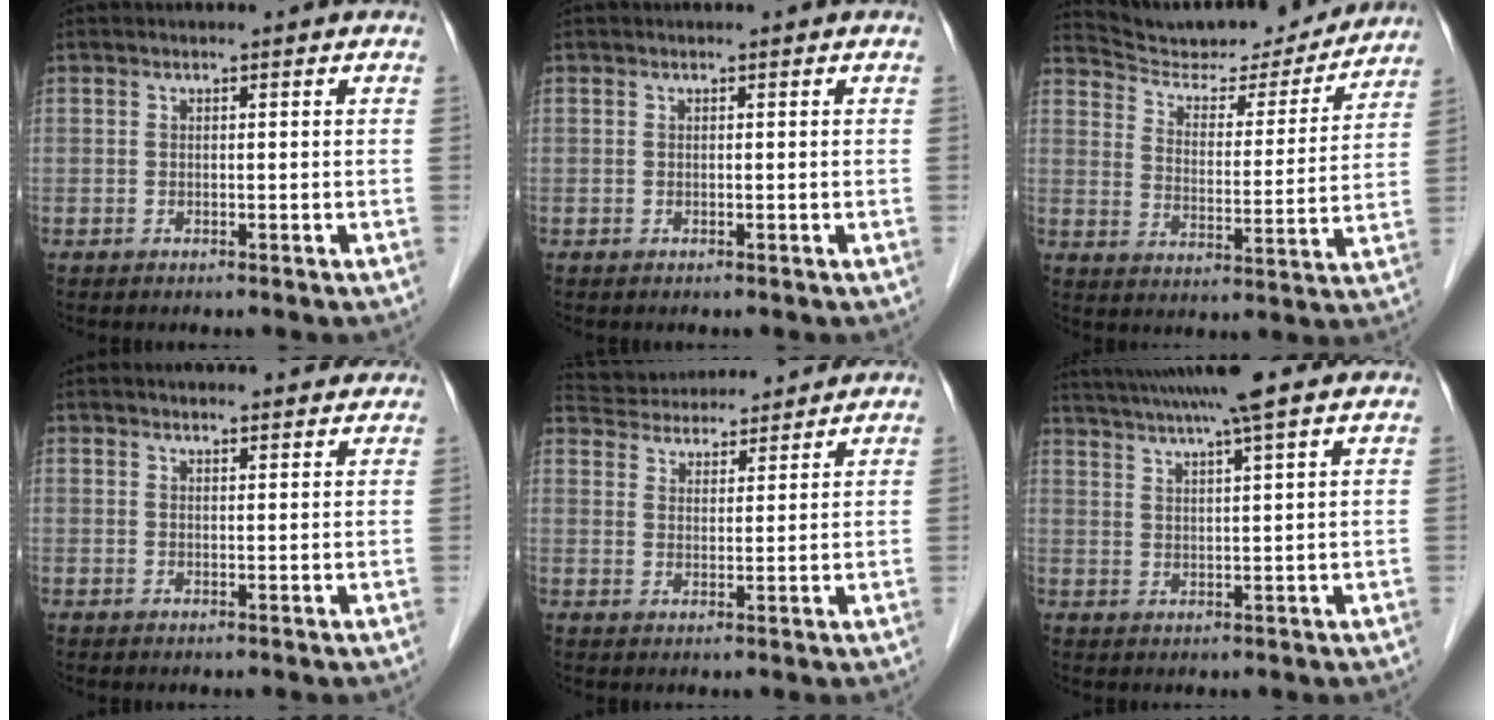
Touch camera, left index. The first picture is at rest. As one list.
[{"total": 0.0}, {"total": 18.0, "force": [17.2, 3.3, 4.1], "torque": [-0.062, -0.011, 0.245]}, {"total": 5.5, "force": [5.0, 1.4, 1.7], "torque": [-0.017, 0.016, 0.057]}, {"total": 11.5, "force": [10.9, 2.5, 2.6], "torque": [-0.047, 0.033, 0.173]}, {"total": 11.7, "force": [9.9, -1.2, 6.1], "torque": [-0.111, 0.020, 0.146]}]